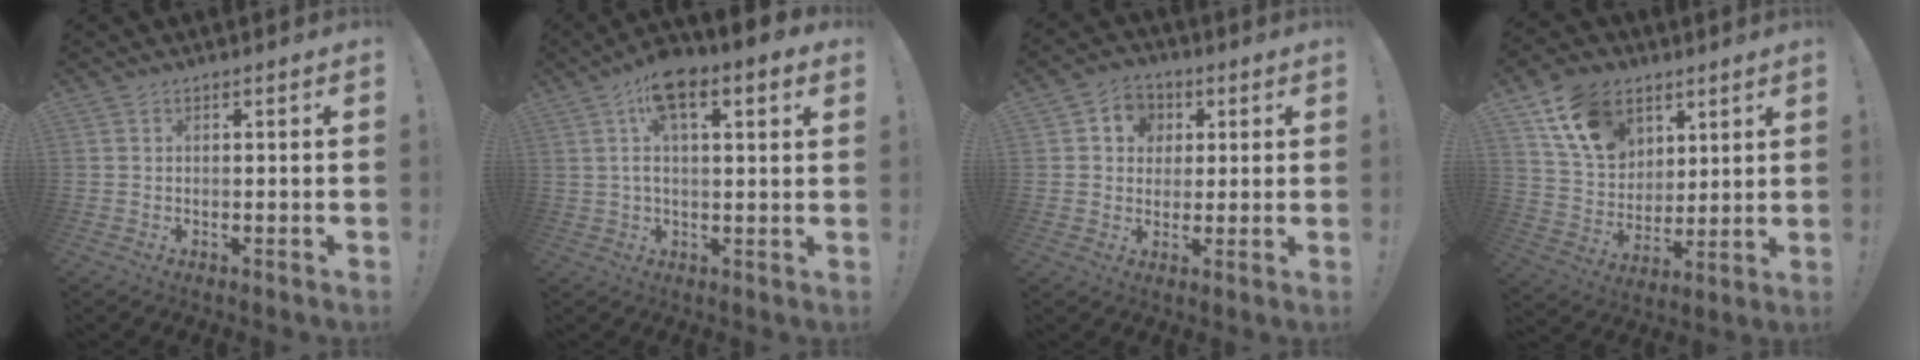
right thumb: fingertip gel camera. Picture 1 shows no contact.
{"total": 9.9, "force": [4.7, 3.6, 8.0], "torque": [-0.128, -0.011, 0.078]}
{"total": 7.4, "force": [1.4, 6.9, 2.4], "torque": [-0.033, 0.001, 0.031]}
{"total": 15.8, "force": [8.4, 11.4, 7.0], "torque": [-0.125, -0.035, 0.165]}